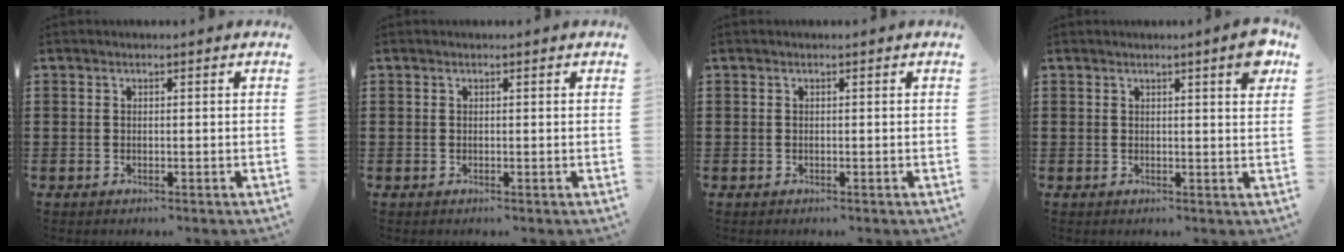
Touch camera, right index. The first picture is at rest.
{"total": 0.0}
{"total": 0.0}
{"total": 3.5, "force": [2.1, 0.4, 2.8], "torque": [-0.043, -0.001, 0.031]}